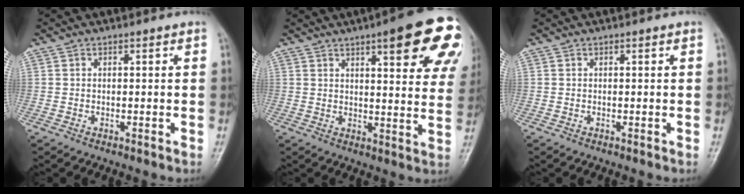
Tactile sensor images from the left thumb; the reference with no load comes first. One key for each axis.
{"total": 19.4, "fx": 9.8, "fy": 5.1, "fz": 15.9, "tx": -0.177, "ty": -0.028, "tz": 0.116}
{"total": 0.0}